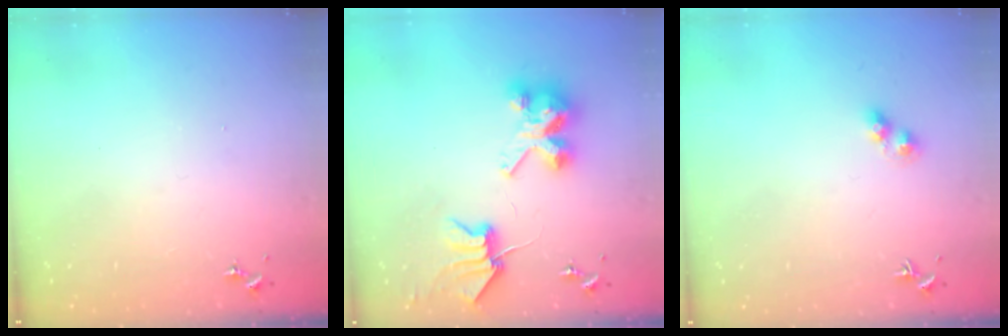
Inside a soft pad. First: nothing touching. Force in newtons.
{"total": 8.5, "press": 8.4, "slide": 1.1}
{"total": 4.5, "press": 4.5, "slide": 0.2}